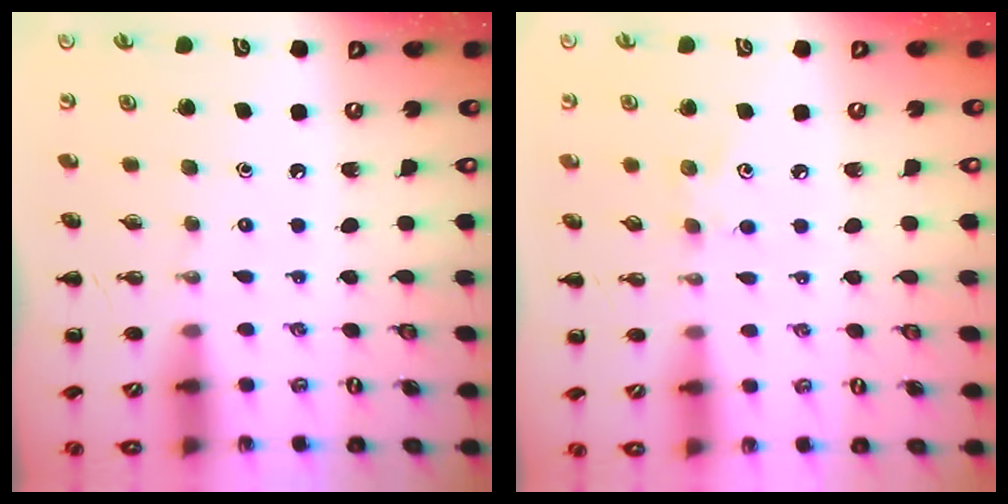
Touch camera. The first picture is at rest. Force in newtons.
{"total": 4.7, "press": 4.5, "slide": 1.2}